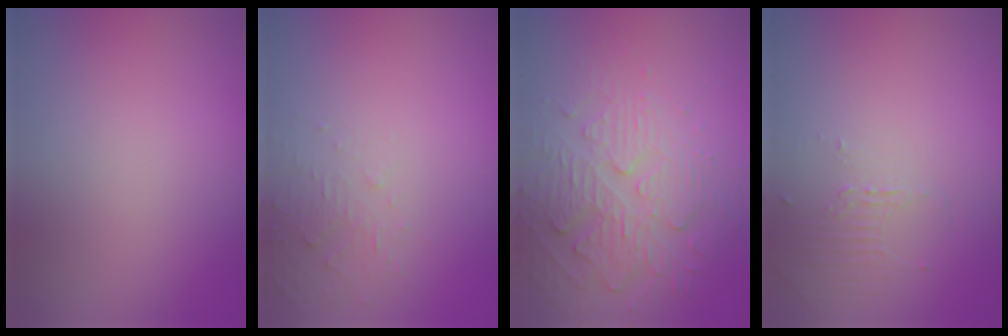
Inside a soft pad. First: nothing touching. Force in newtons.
{"total": 1.7, "press": 1.7, "slide": 0.2}
{"total": 4.0, "press": 3.5, "slide": 2.0}
{"total": 1.2, "press": 0.4, "slide": 1.1}